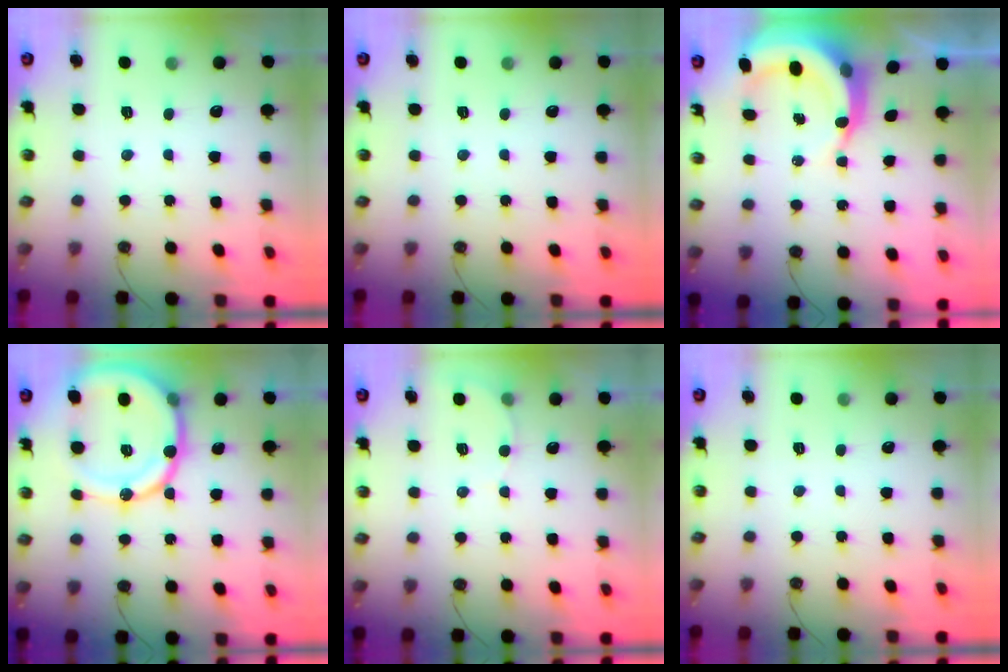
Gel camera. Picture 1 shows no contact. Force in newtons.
{"total": 0.0}
{"total": 7.9, "press": 7.8, "slide": 1.1}
{"total": 20.6, "press": 20.2, "slide": 3.9}
{"total": 4.4, "press": 4.4, "slide": 0.4}
{"total": 0.0}